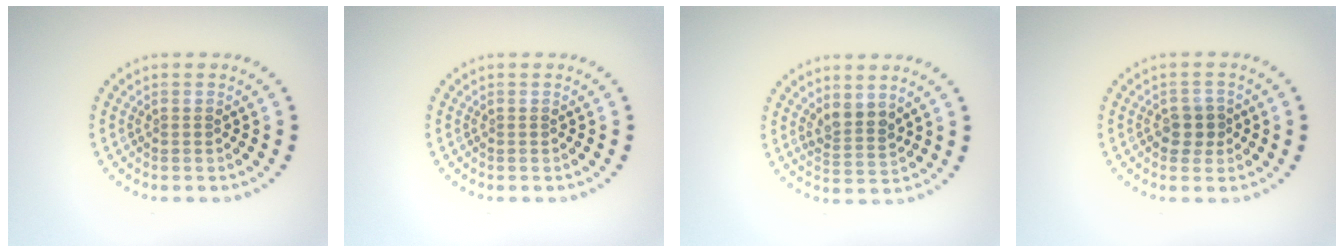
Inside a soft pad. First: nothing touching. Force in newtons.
{"total": 0.0}
{"total": 2.2, "press": 1.9, "slide": 1.2}
{"total": 1.7, "press": 1.6, "slide": 0.6}